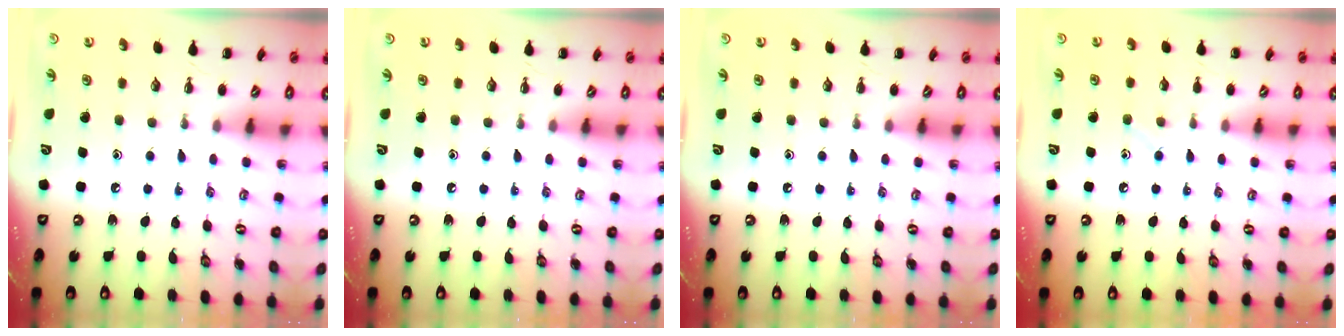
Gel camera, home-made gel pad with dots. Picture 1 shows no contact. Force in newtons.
{"total": 0.0}
{"total": 0.0}
{"total": 5.5, "press": 5.3, "slide": 1.5}